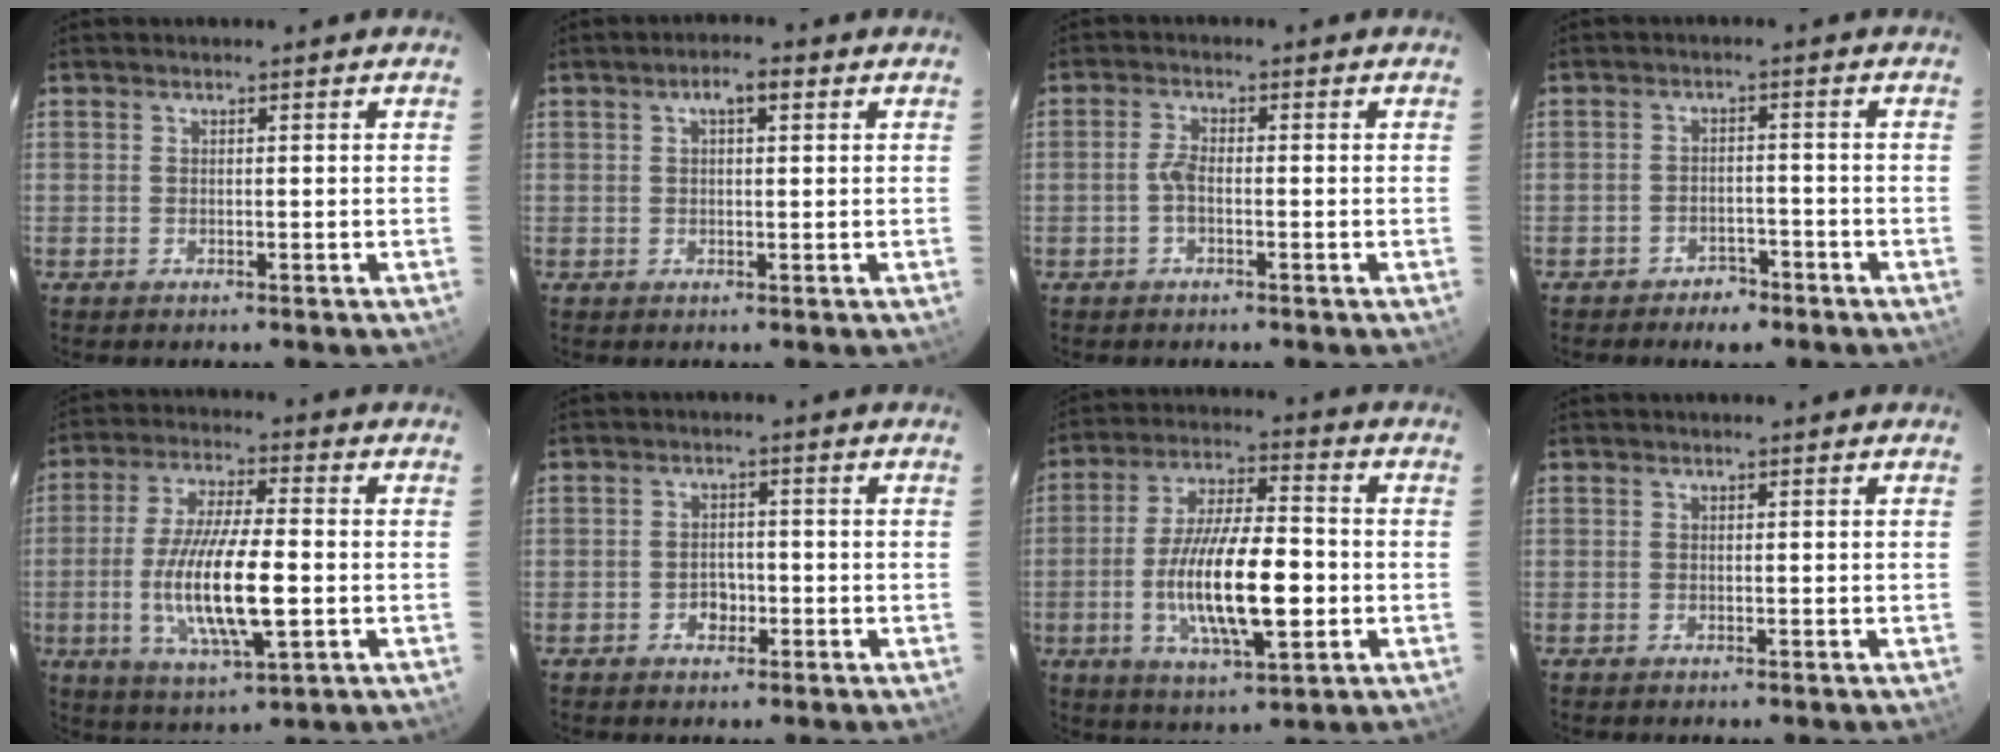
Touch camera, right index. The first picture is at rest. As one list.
[{"total": 3.3, "force": [1.3, 1.2, 2.8], "torque": [-0.048, 0.013, 0.022]}, {"total": 2.2, "force": [-0.8, 0.9, 1.9], "torque": [-0.046, 0.006, -0.017]}, {"total": 4.7, "force": [-3.7, 2.5, 1.3], "torque": [-0.037, 0.007, -0.051]}, {"total": 14.7, "force": [-2.6, 3.3, 14.1], "torque": [-0.276, -0.012, -0.046]}, {"total": 3.0, "force": [-1.2, 2.3, 1.4], "torque": [-0.028, 0.008, -0.014]}, {"total": 16.3, "force": [-3.3, 4.7, 15.3], "torque": [-0.287, -0.007, -0.055]}, {"total": 0.0}]